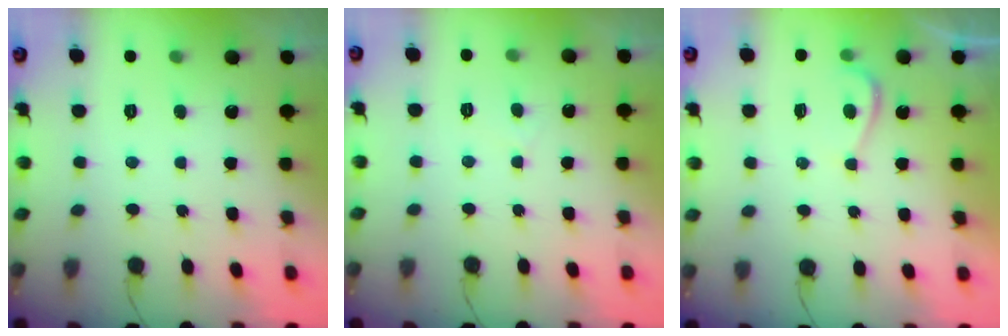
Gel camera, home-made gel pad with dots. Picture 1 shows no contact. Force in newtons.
{"total": 3.7, "press": 3.7, "slide": 0.2}
{"total": 2.4, "press": 2.4, "slide": 0.3}